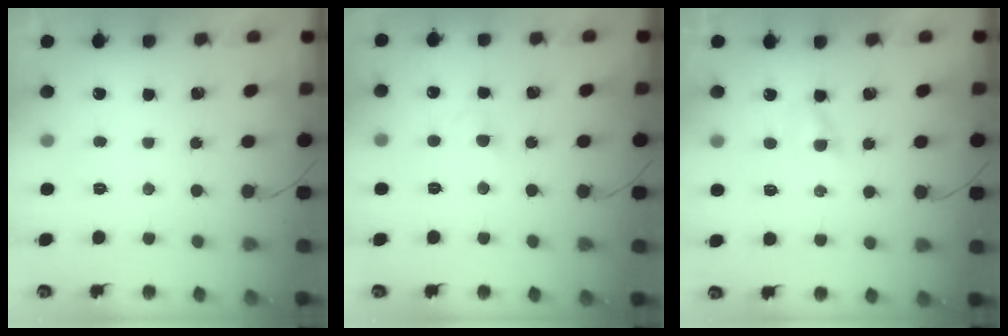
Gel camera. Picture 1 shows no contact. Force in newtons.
{"total": 2.5, "press": 2.3, "slide": 0.9}
{"total": 1.6, "press": 1.4, "slide": 0.8}